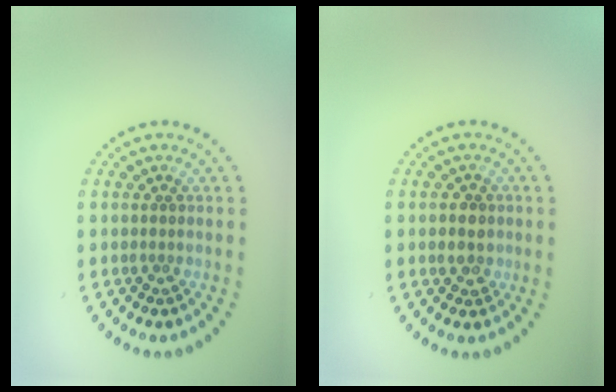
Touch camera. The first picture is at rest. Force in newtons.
{"total": 2.0, "press": 1.9, "slide": 0.6}